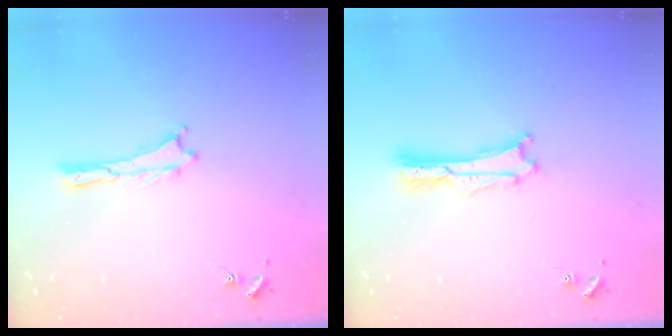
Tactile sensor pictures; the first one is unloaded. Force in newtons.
{"total": 1.4, "press": 1.4, "slide": 0.0}